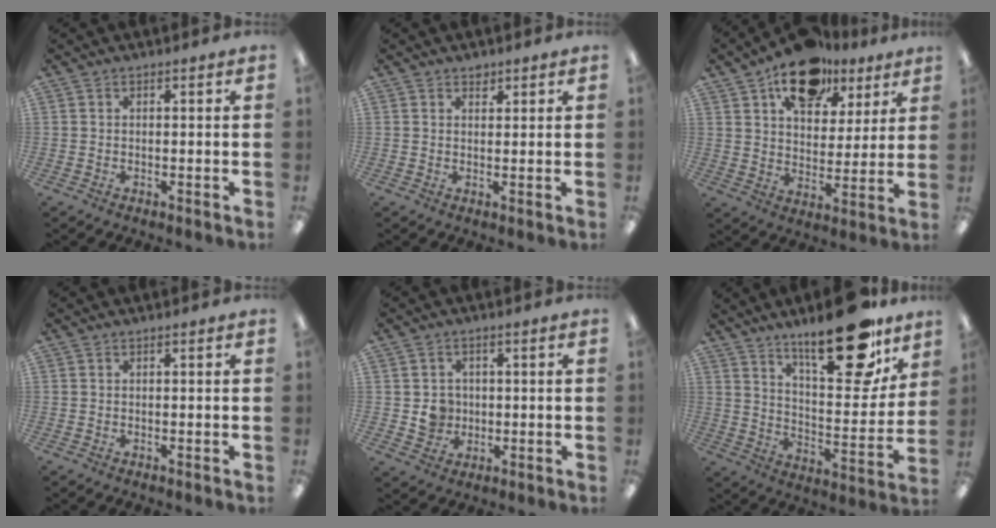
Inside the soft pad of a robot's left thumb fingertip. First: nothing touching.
{"total": 1.6, "force": [1.4, 0.8, 0.3], "torque": [0.008, -0.008, 0.024]}
{"total": 15.7, "force": [10.5, 9.0, 7.4], "torque": [-0.112, -0.052, 0.187]}
{"total": 0.0}
{"total": 4.9, "force": [0.2, 4.6, 1.5], "torque": [-0.011, 0.002, 0.003]}
{"total": 22.4, "force": [16.0, 7.3, 13.8], "torque": [-0.190, -0.106, 0.260]}